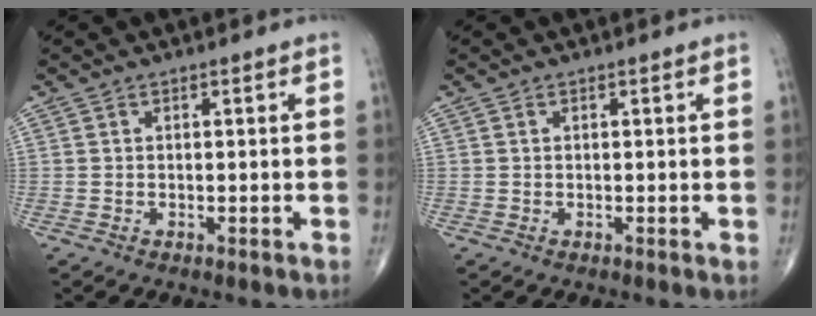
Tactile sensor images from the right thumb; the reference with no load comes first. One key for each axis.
{"total": 0.0}